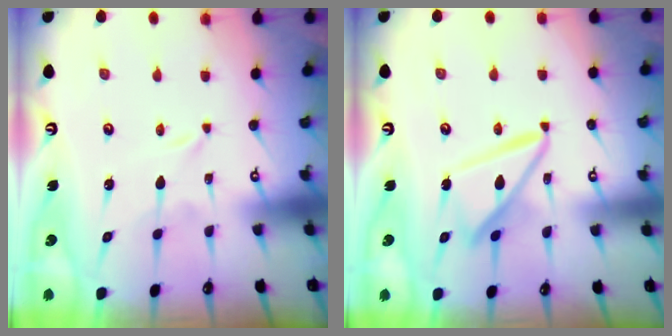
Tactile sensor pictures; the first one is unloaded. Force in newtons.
{"total": 14.0, "press": 13.9, "slide": 1.3}